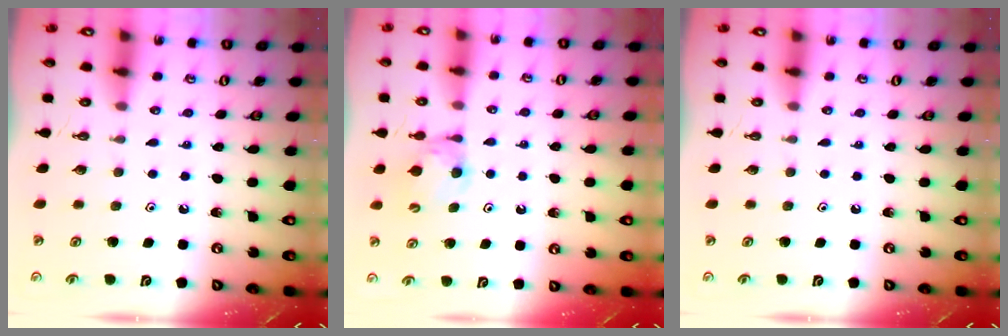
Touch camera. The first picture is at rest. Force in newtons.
{"total": 5.4, "press": 5.4, "slide": 0.6}
{"total": 0.0}